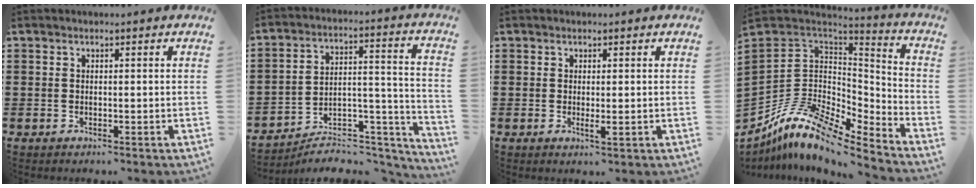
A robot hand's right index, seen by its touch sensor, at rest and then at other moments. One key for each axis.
{"total": 6.2, "fx": -5.6, "fy": 2.1, "fz": 1.8, "tx": -0.024, "ty": 0.011, "tz": -0.107}
{"total": 1.3, "fx": 0.0, "fy": 0.2, "fz": 1.3, "tx": -0.025, "ty": -0.003, "tz": 0.001}
{"total": 10.7, "fx": -7.4, "fy": 5.0, "fz": 5.9, "tx": -0.151, "ty": -0.002, "tz": -0.151}